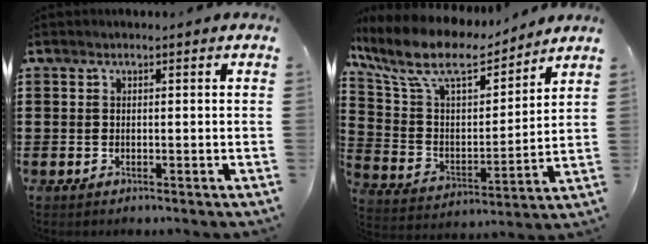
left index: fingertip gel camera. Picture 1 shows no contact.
{"total": 11.1, "force": [8.7, 3.5, 5.9], "torque": [-0.153, -0.045, 0.148]}